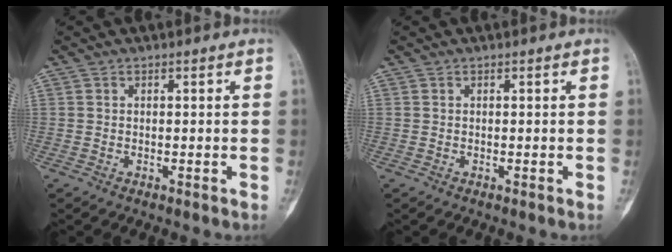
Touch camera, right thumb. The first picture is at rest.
{"total": 0.0}